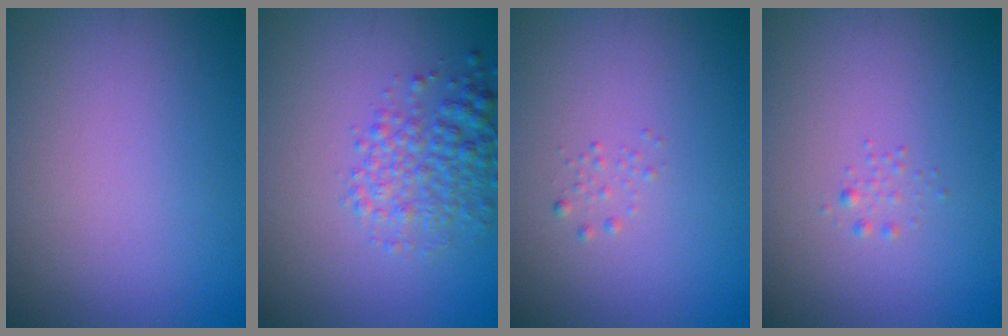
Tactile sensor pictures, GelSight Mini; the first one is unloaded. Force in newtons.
{"total": 3.7, "press": 3.7, "slide": 0.1}
{"total": 0.6, "press": 0.6, "slide": 0.0}
{"total": 0.7, "press": 0.7, "slide": 0.0}